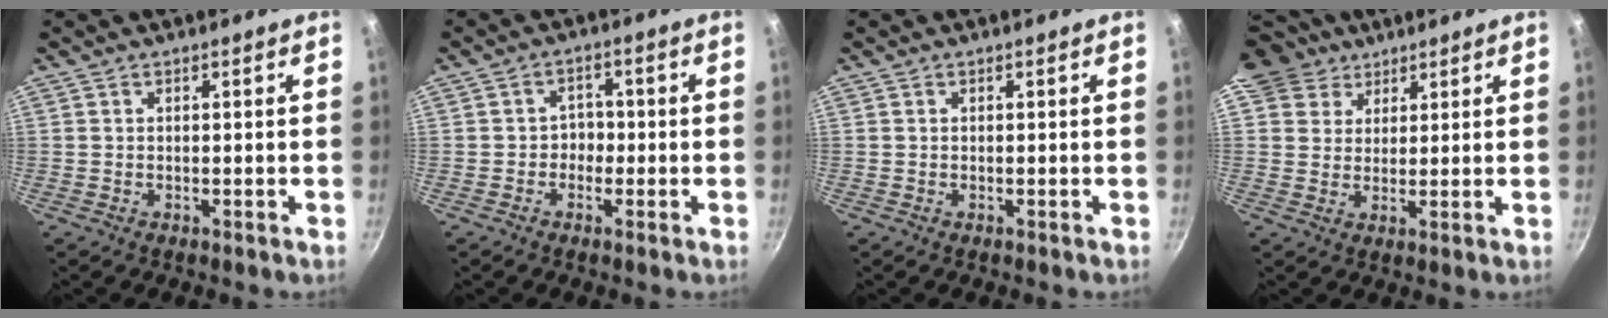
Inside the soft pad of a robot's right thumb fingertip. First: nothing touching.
{"total": 2.9, "force": [-0.9, 2.5, 1.1], "torque": [0.014, 0.012, -0.018]}
{"total": 0.0}
{"total": 9.0, "force": [5.6, 6.8, 1.9], "torque": [-0.004, 0.005, 0.096]}